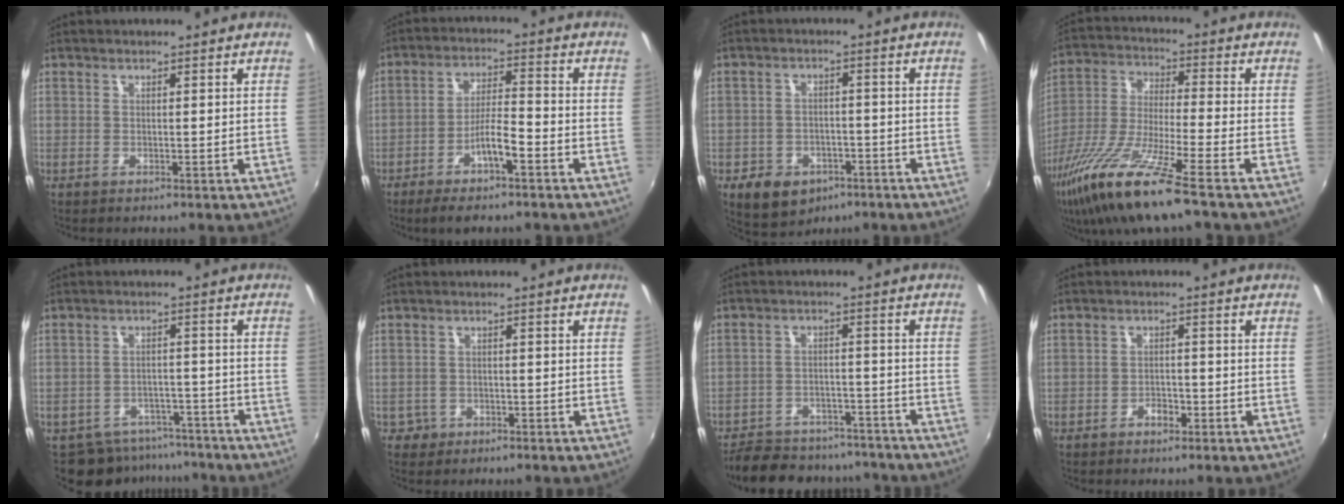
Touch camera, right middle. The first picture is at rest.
{"total": 7.6, "force": [-4.4, 1.0, 6.1], "torque": [-0.126, -0.001, -0.079]}
{"total": 9.7, "force": [-5.3, 7.0, 4.2], "torque": [-0.109, 0.001, -0.064]}
{"total": 16.8, "force": [-11.3, 0.9, 12.5], "torque": [-0.258, -0.041, -0.215]}
{"total": 9.1, "force": [-7.6, 4.7, 1.5], "torque": [-0.035, 0.009, -0.098]}
{"total": 2.5, "force": [-1.3, 2.1, 0.5], "torque": [-0.017, -0.001, -0.020]}
{"total": 18.8, "force": [-16.0, 7.2, 6.7], "torque": [-0.153, 0.014, -0.211]}
{"total": 2.2, "force": [-1.5, 1.4, 0.9], "torque": [-0.019, 0.003, -0.023]}